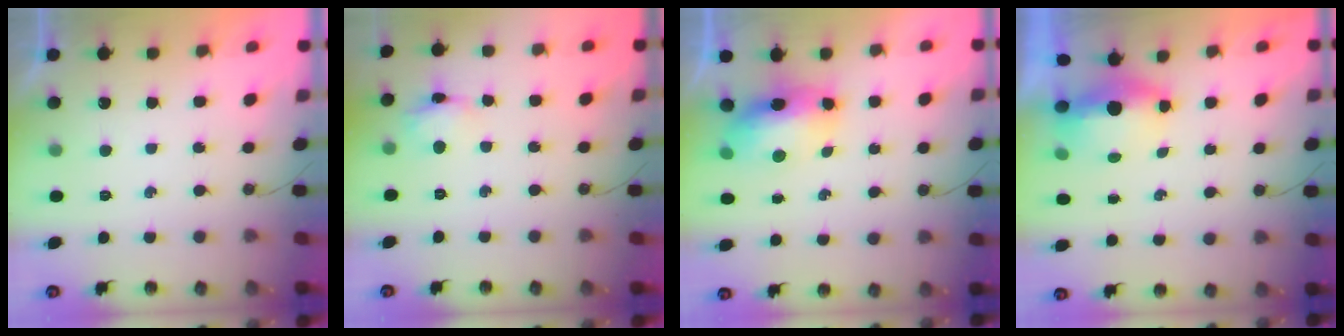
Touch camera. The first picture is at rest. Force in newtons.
{"total": 6.6, "press": 6.6, "slide": 0.5}
{"total": 9.7, "press": 9.5, "slide": 1.5}
{"total": 5.3, "press": 5.1, "slide": 1.3}